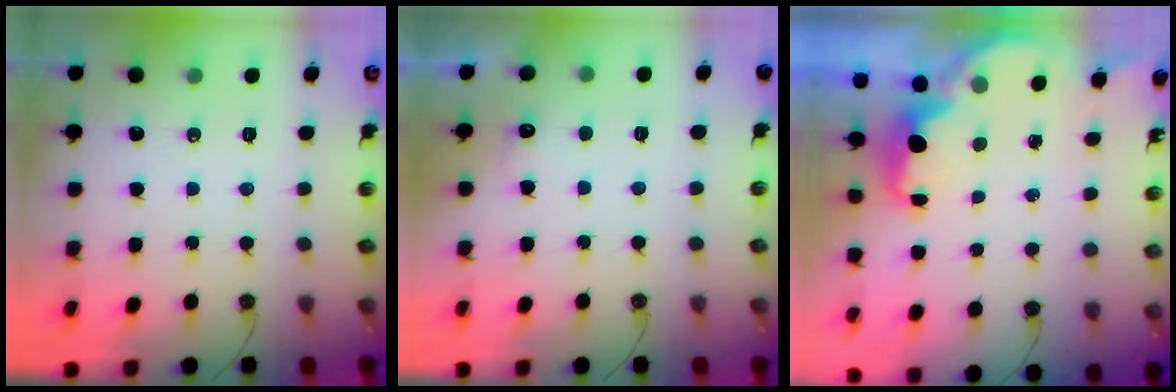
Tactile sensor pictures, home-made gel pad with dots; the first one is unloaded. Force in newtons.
{"total": 5.2, "press": 5.0, "slide": 1.2}
{"total": 2.4, "press": 2.2, "slide": 0.8}